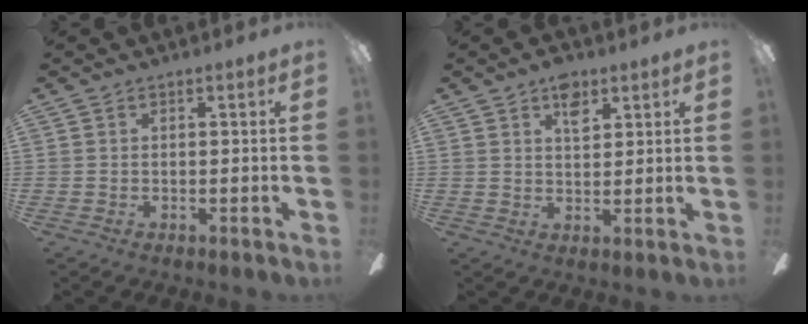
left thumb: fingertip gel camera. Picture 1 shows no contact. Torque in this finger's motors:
{"motor_torque": [0.20, -0.01, 0.54, -0.37, 0.00]}